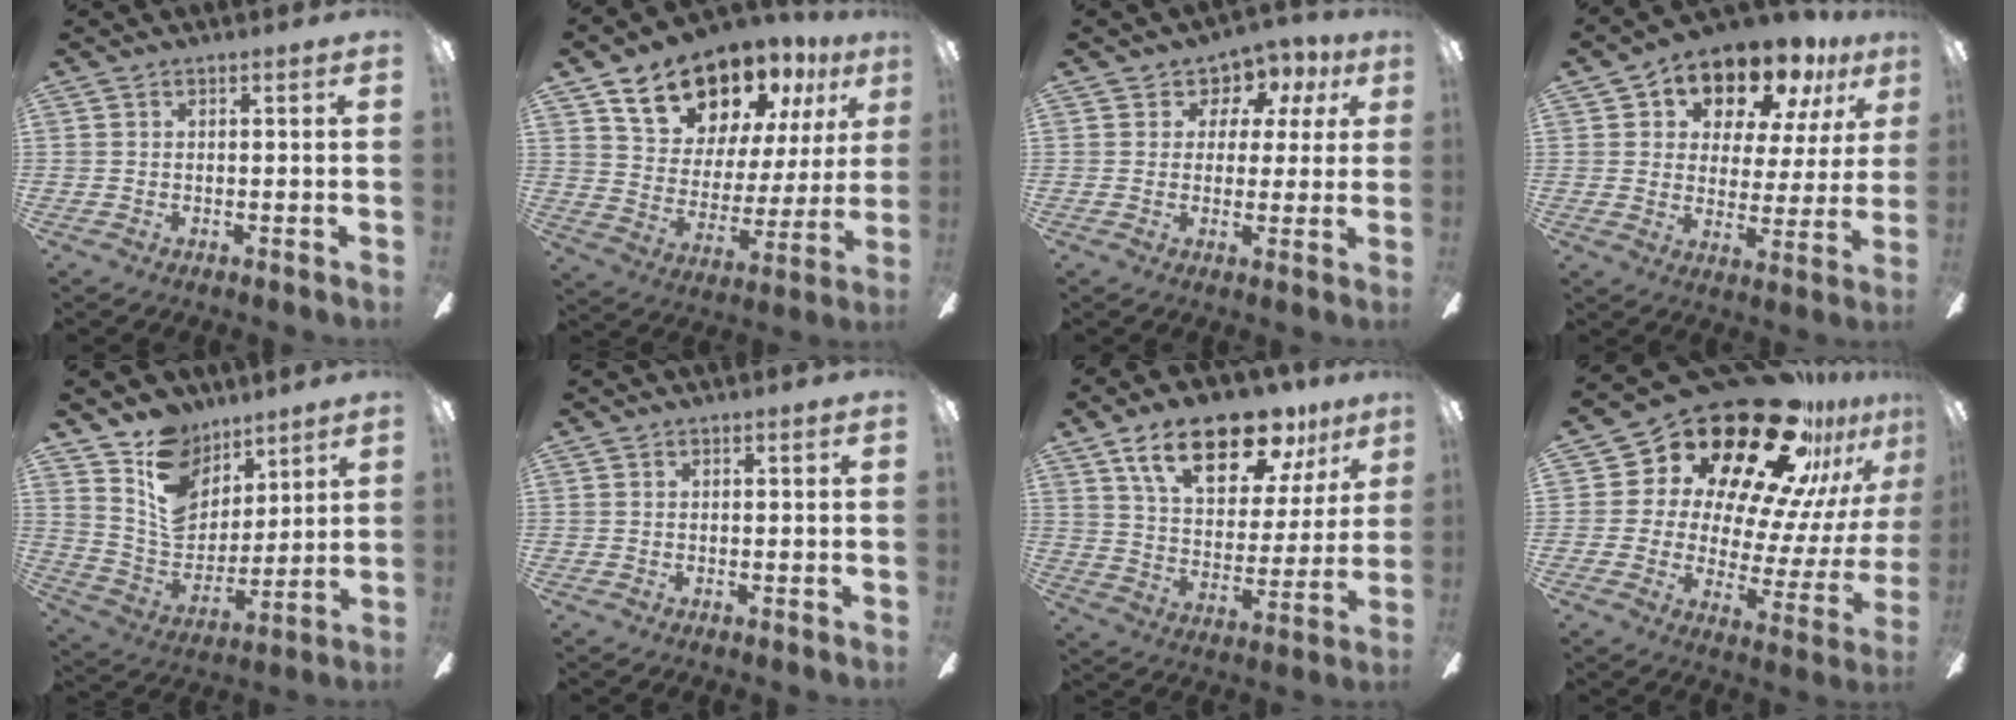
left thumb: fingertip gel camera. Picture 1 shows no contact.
{"total": 17.9, "force": [14.0, 9.5, 6.0], "torque": [-0.116, -0.095, 0.255]}
{"total": 5.6, "force": [2.9, 4.6, 1.4], "torque": [-0.020, -0.020, 0.050]}
{"total": 13.0, "force": [10.3, 6.3, 4.8], "torque": [-0.089, -0.068, 0.186]}
{"total": 14.1, "force": [9.3, 9.5, 4.8], "torque": [-0.096, -0.061, 0.185]}
{"total": 0.0}
{"total": 20.6, "force": [13.3, 9.6, 12.4], "torque": [-0.195, -0.068, 0.227]}
{"total": 27.4, "force": [20.7, 11.6, 13.6], "torque": [-0.206, -0.160, 0.359]}